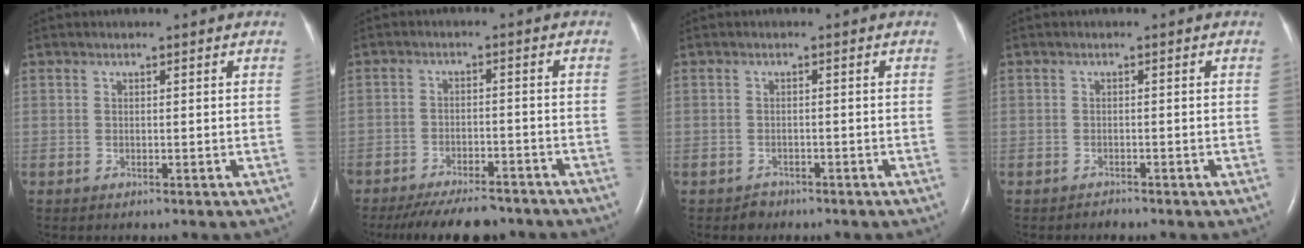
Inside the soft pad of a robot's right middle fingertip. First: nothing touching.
{"total": 11.2, "force": [-9.7, 3.3, 4.4], "torque": [-0.066, -0.004, -0.139]}
{"total": 1.4, "force": [-1.1, 0.9, -0.2], "torque": [-0.002, 0.003, -0.019]}
{"total": 0.7, "force": [-0.7, 0.1, -0.2], "torque": [-0.003, -0.004, -0.012]}